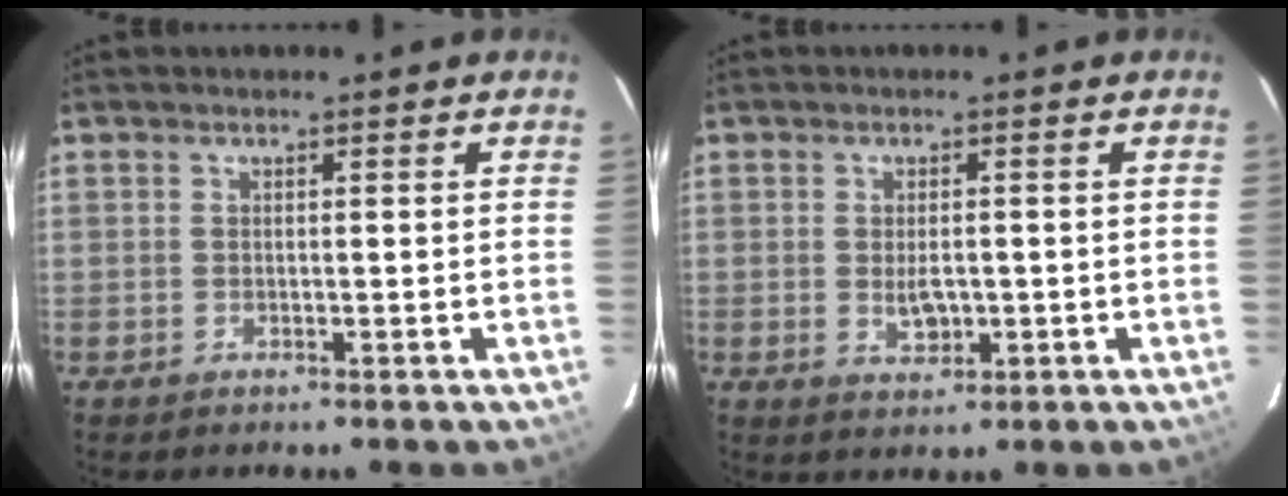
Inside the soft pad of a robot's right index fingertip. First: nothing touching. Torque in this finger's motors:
{"motor_torque": [-0.02, 0.02, 0.04, 0.05]}